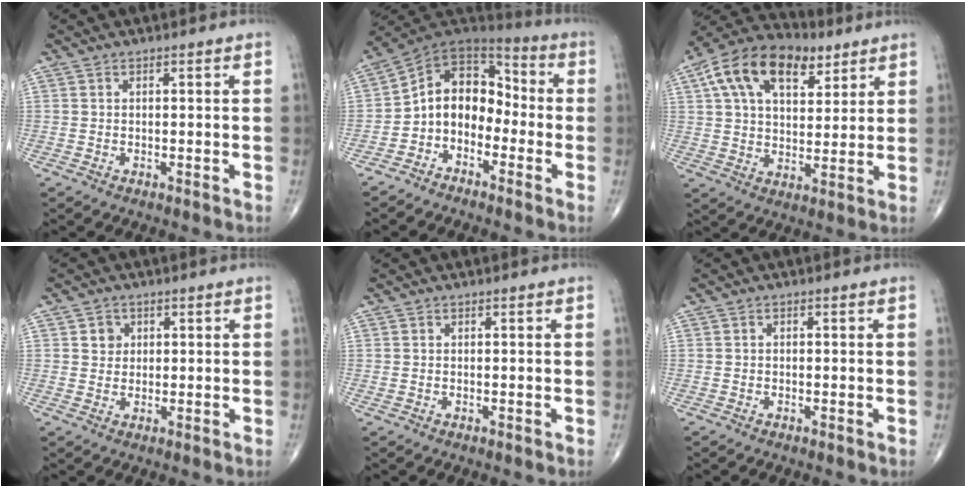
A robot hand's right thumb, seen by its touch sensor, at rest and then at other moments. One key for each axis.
{"total": 11.7, "fx": -3.1, "fy": 8.8, "fz": 7.0, "tx": -0.083, "ty": 0.076, "tz": -0.072}
{"total": 18.2, "fx": 8.4, "fy": 10.3, "fz": 12.4, "tx": -0.193, "ty": 0.000, "tz": 0.141}
{"total": 2.7, "fx": 0.8, "fy": 2.4, "fz": 0.8, "tx": 0.001, "ty": -0.003, "tz": 0.011}
{"total": 0.0}
{"total": 0.5, "fx": -0.2, "fy": 0.4, "fz": 0.2, "tx": 0.000, "ty": 0.002, "tz": -0.006}